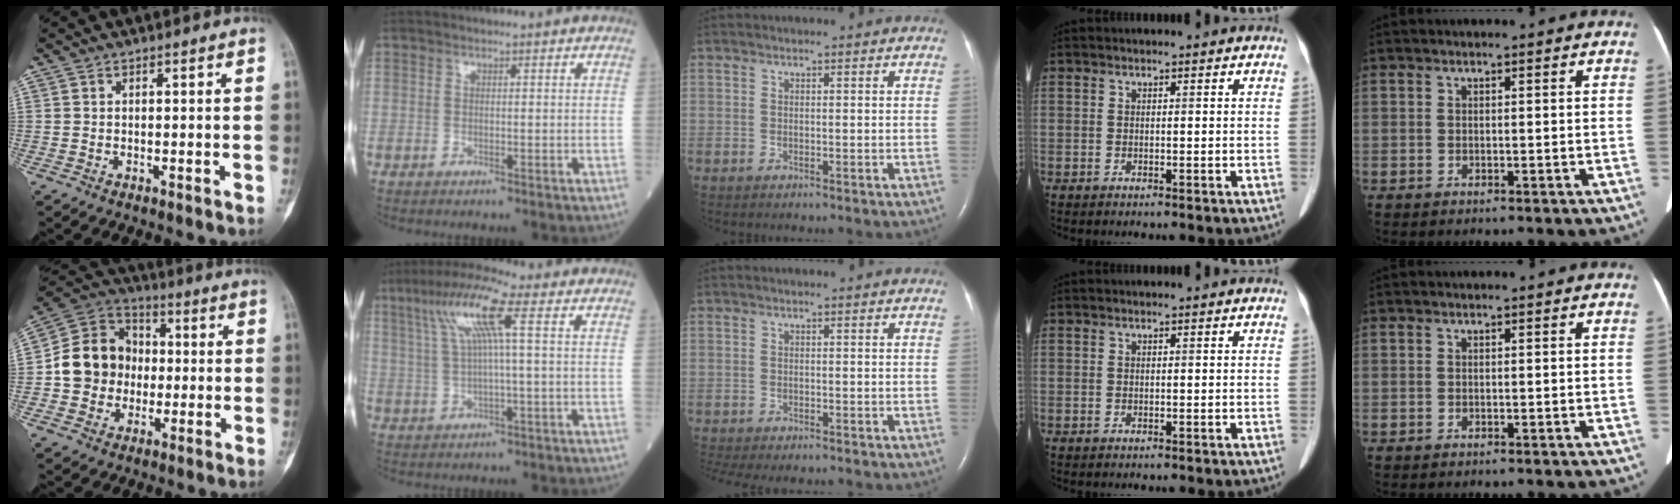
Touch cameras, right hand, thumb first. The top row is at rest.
{"thumb": {"total": 13.7, "force": [-1.0, 12.1, 6.3], "torque": [-0.080, 0.030, -0.025]}, "index": {"total": 9.2, "force": [3.2, 0.0, 8.6], "torque": [-0.175, 0.023, 0.062]}, "middle": {"total": 8.1, "force": [-7.0, 2.0, 3.5], "torque": [-0.056, -0.003, -0.098]}}